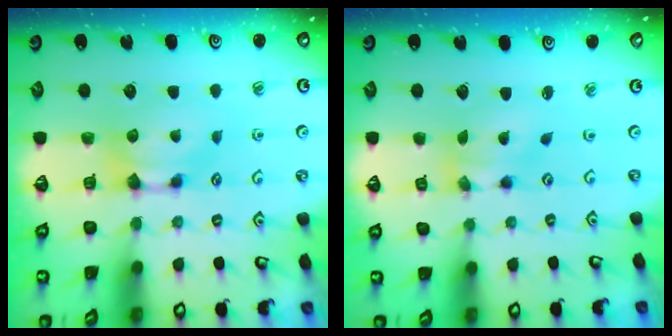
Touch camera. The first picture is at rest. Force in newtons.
{"total": 2.0, "press": 1.6, "slide": 1.2}